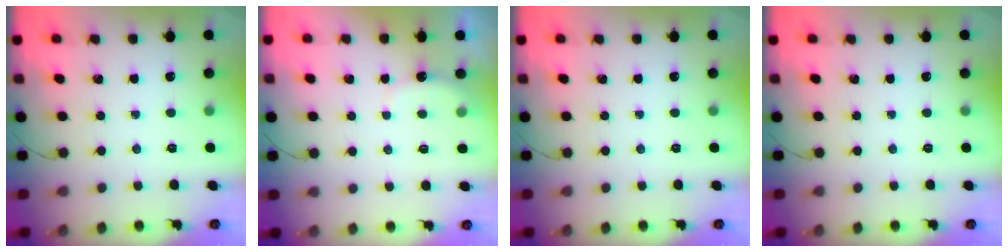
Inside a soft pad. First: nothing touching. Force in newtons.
{"total": 3.0, "press": 2.9, "slide": 0.8}
{"total": 0.0}
{"total": 0.0}